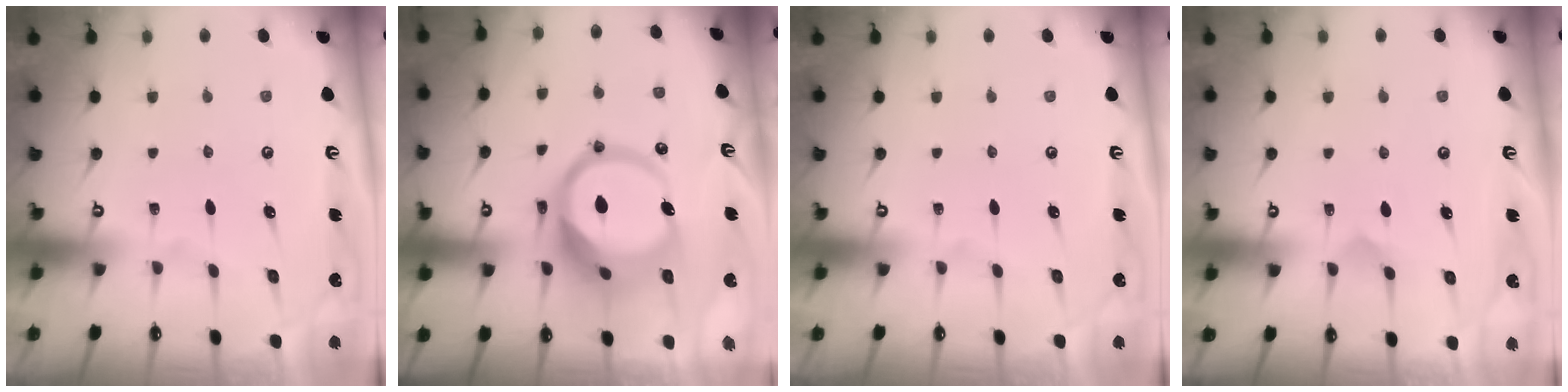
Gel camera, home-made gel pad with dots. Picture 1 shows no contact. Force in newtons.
{"total": 17.2, "press": 17.0, "slide": 2.8}
{"total": 0.0}
{"total": 4.0, "press": 4.0, "slide": 0.3}